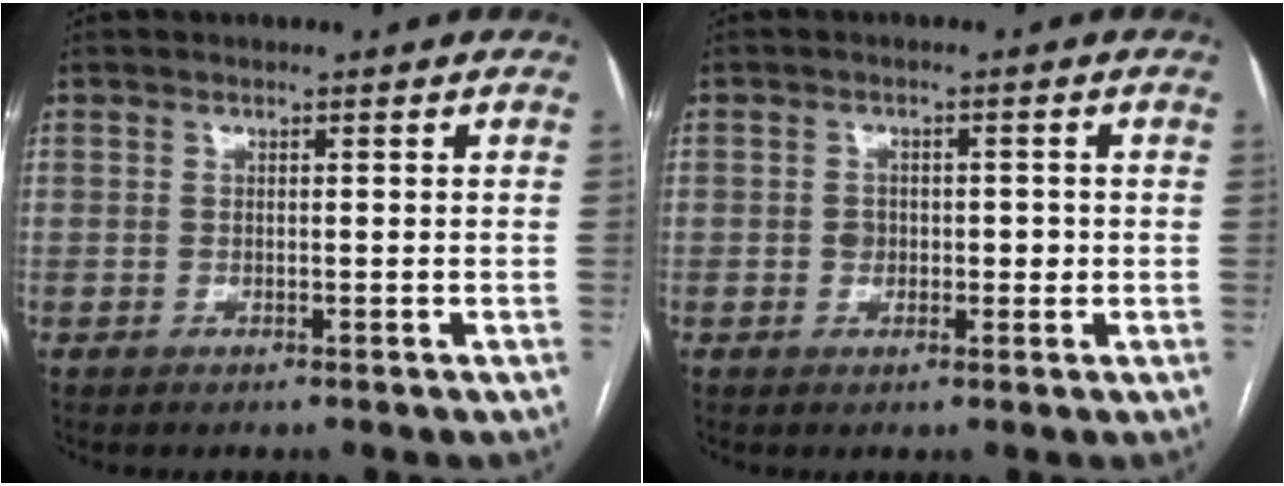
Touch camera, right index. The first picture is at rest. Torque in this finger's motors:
{"motor_torque": [0.45, -0.06, 0.00, 0.04]}